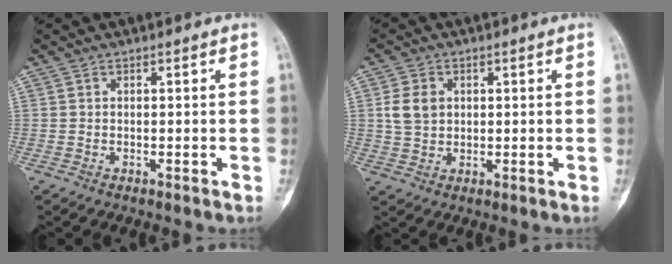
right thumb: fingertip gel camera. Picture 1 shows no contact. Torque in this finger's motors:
{"motor_torque": [0.51, 0.58, 0.34, -0.16, 0.04]}